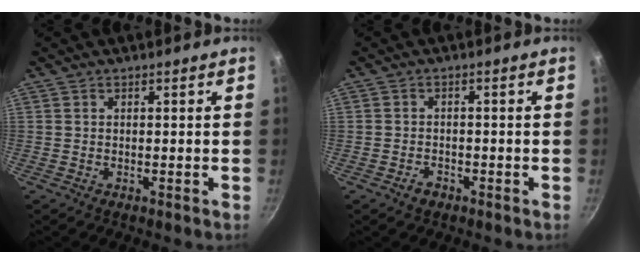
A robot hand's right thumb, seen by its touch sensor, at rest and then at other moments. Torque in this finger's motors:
{"motor_torque": [0.26, 0.59, -0.24, 0.14, 0.00]}